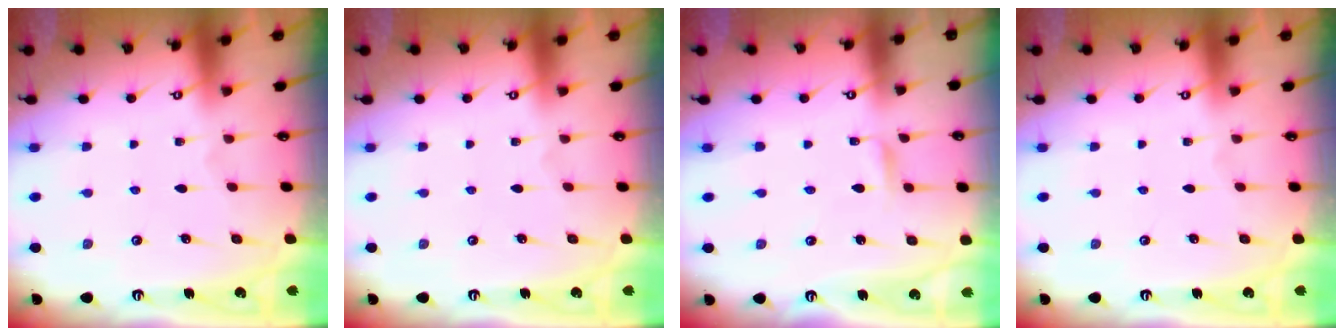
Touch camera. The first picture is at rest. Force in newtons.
{"total": 0.0}
{"total": 1.6, "press": 1.6, "slide": 0.2}
{"total": 0.0}